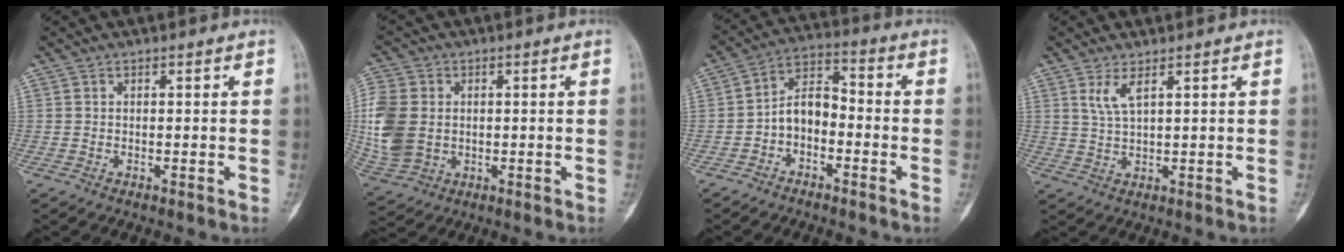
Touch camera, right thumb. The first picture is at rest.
{"total": 13.3, "force": [0.2, 10.2, 8.5], "torque": [-0.209, -0.003, 0.014]}
{"total": 7.3, "force": [-2.5, 4.6, 5.1], "torque": [-0.076, 0.042, -0.056]}
{"total": 2.4, "force": [2.0, 0.8, 1.0], "torque": [-0.037, -0.005, 0.047]}